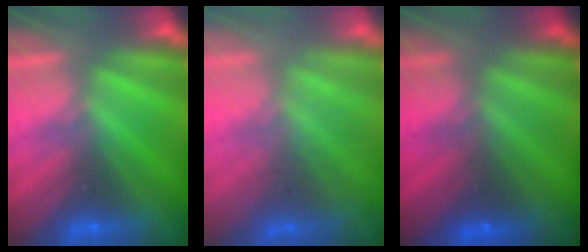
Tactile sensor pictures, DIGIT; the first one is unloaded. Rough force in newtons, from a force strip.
{"total": 2.2}
{"total": 1.8}